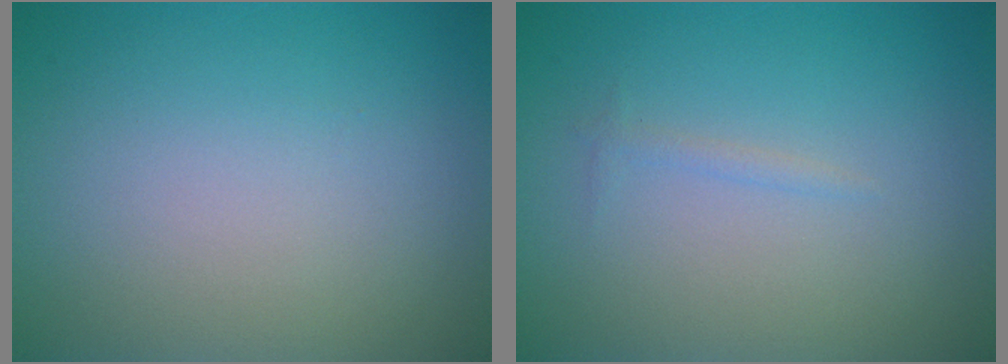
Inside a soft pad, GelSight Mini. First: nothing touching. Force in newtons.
{"total": 0.6, "press": 0.6, "slide": 0.0}